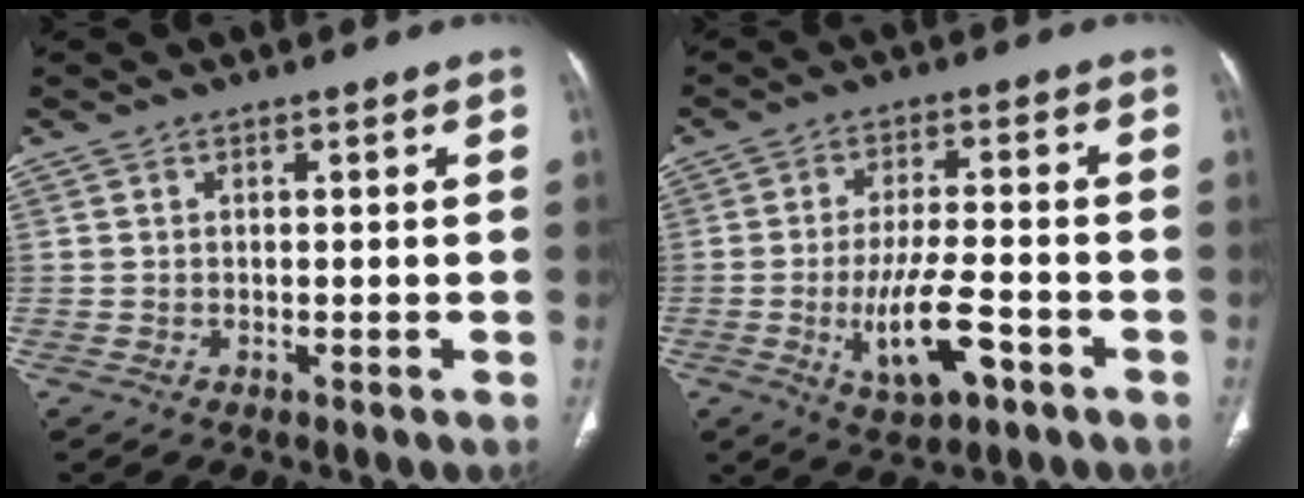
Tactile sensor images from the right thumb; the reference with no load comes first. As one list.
[{"total": 10.5, "force": [-3.9, 3.9, 8.9], "torque": [-0.162, 0.013, -0.063]}]